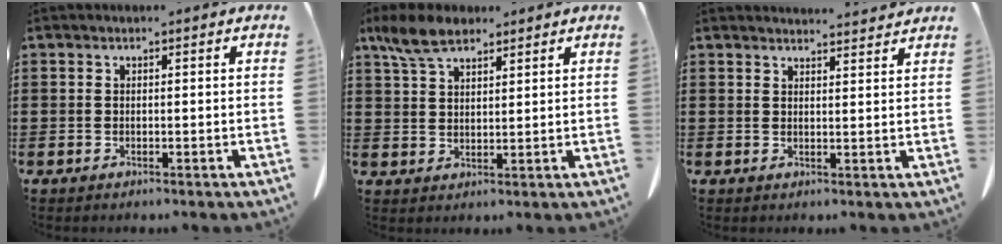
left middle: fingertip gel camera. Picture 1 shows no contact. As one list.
[{"total": 6.1, "force": [4.5, 2.4, 3.3], "torque": [-0.078, 0.002, 0.086]}, {"total": 2.9, "force": [2.9, 0.0, 0.3], "torque": [-0.005, -0.012, 0.052]}]